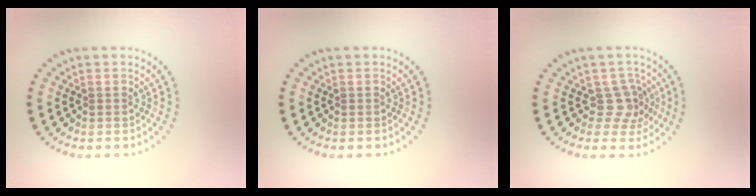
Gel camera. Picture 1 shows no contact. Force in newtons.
{"total": 0.0}
{"total": 2.6, "press": 2.0, "slide": 1.5}